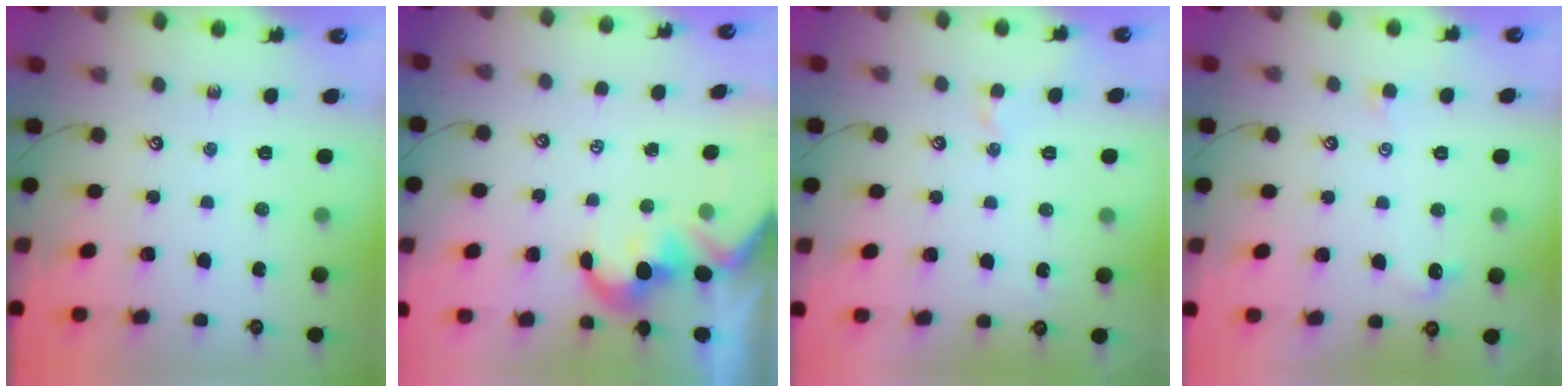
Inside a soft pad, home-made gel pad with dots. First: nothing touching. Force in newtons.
{"total": 1.7, "press": 1.4, "slide": 1.0}
{"total": 1.0, "press": 0.9, "slide": 0.5}
{"total": 1.0, "press": 0.8, "slide": 0.6}